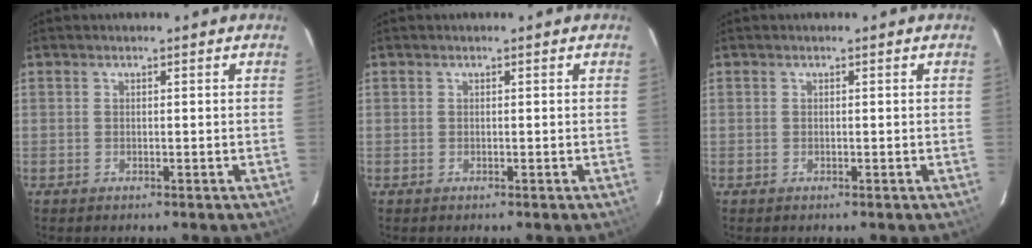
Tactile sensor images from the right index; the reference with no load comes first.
{"total": 0.0}
{"total": 0.0}